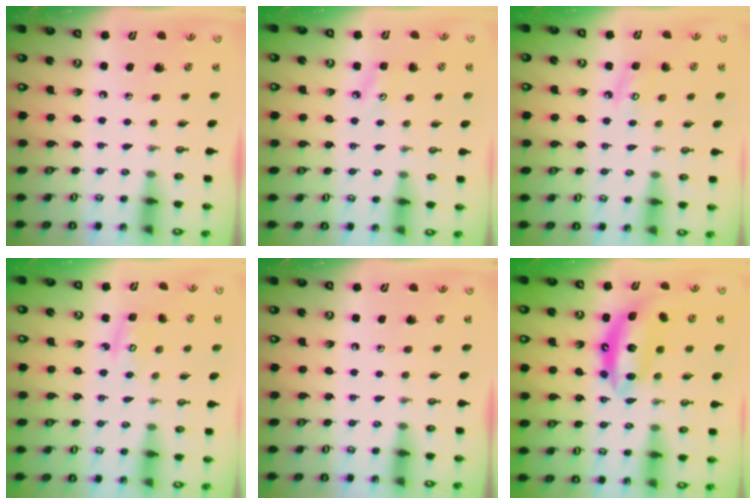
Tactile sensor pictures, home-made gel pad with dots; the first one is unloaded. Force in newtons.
{"total": 4.7, "press": 4.7, "slide": 0.5}
{"total": 5.3, "press": 5.2, "slide": 0.6}
{"total": 4.0, "press": 3.9, "slide": 0.4}
{"total": 0.0}
{"total": 11.6, "press": 11.6, "slide": 1.3}